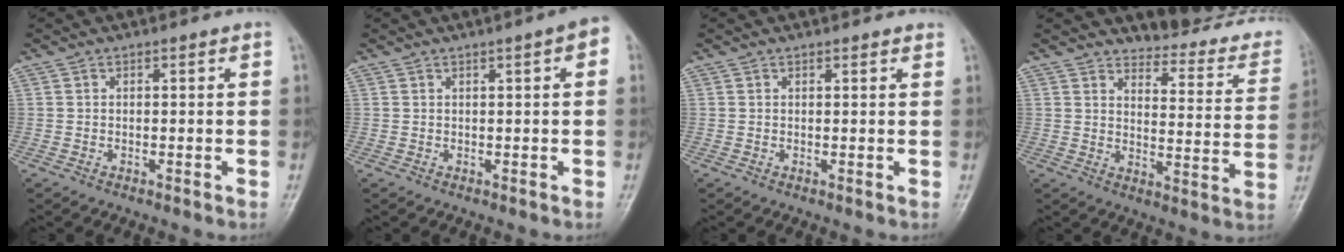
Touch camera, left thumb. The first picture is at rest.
{"total": 4.1, "force": [1.7, 0.8, 3.7], "torque": [-0.044, 0.012, 0.018]}
{"total": 2.4, "force": [2.2, 0.6, 0.8], "torque": [0.001, 0.004, 0.023]}
{"total": 17.0, "force": [16.5, 2.9, 3.1], "torque": [-0.002, -0.161, 0.186]}